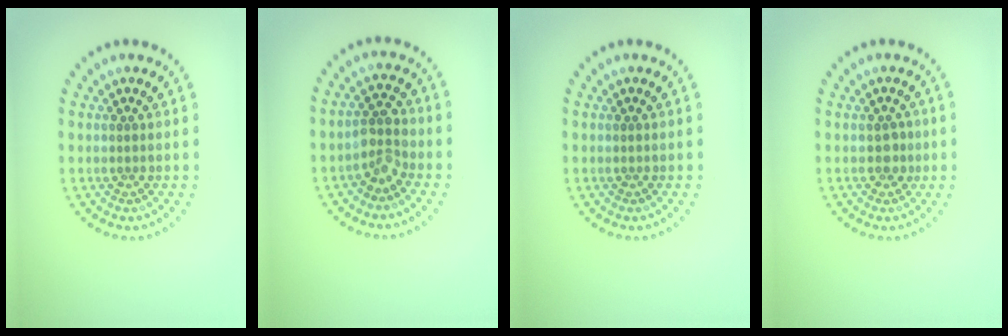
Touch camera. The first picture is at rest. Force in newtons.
{"total": 2.3, "press": 2.0, "slide": 1.2}
{"total": 0.0}
{"total": 1.2, "press": 1.2, "slide": 0.5}